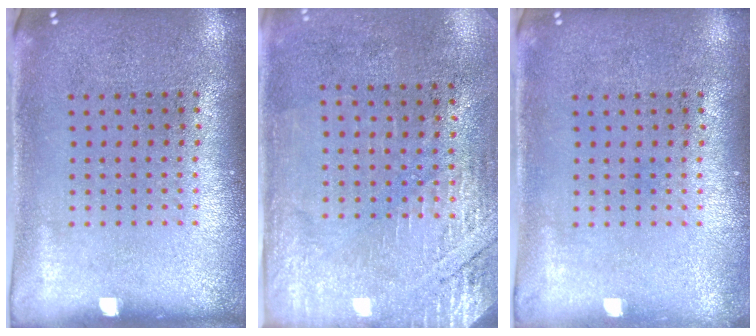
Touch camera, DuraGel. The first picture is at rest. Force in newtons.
{"total": 2.8, "press": 2.5, "slide": 1.4}
{"total": 0.6, "press": 0.6, "slide": 0.1}